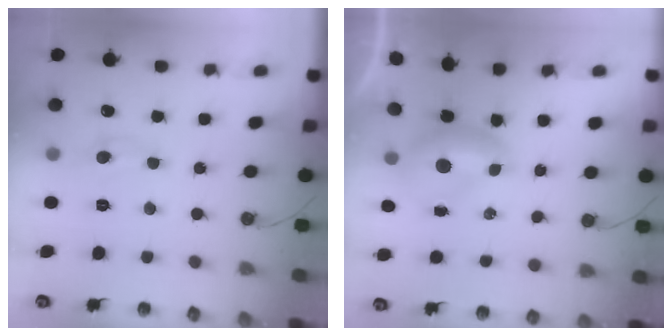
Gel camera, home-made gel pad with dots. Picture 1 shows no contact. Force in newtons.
{"total": 0.0}